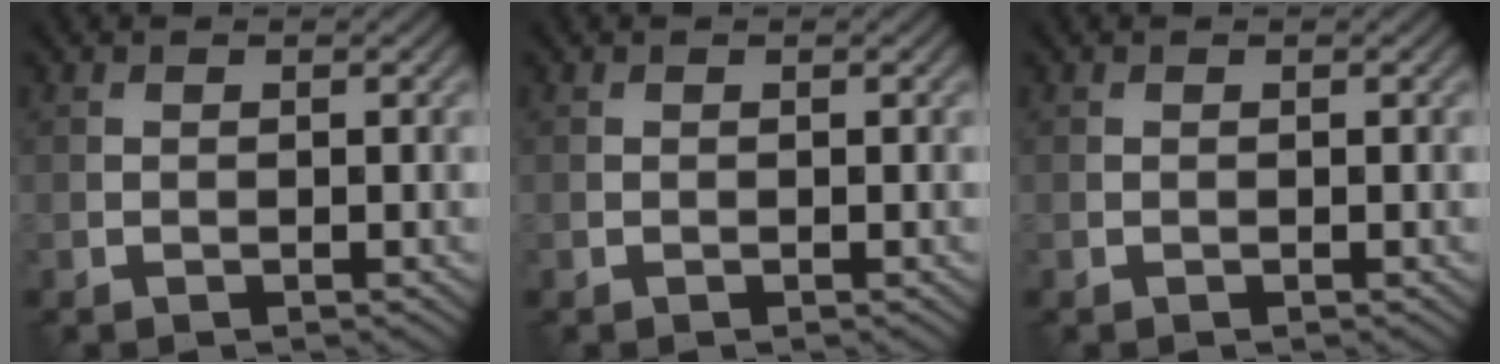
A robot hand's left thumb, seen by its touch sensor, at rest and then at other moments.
{"total": 0.0}
{"total": 0.0}